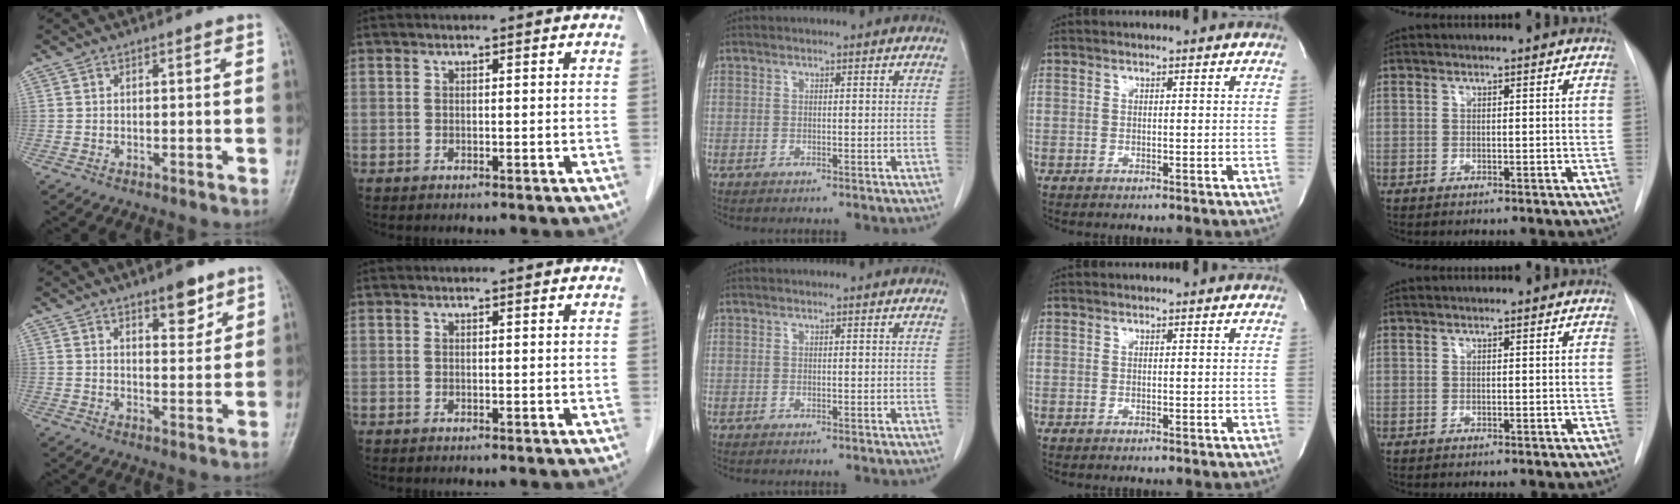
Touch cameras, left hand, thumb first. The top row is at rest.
{"thumb": {"total": 6.2, "force": [4.1, 2.4, 4.0], "torque": [-0.037, -0.027, 0.059]}, "index": {"total": 1.0, "force": [0.9, 0.2, 0.2], "torque": [-0.009, 0.012, 0.014]}}